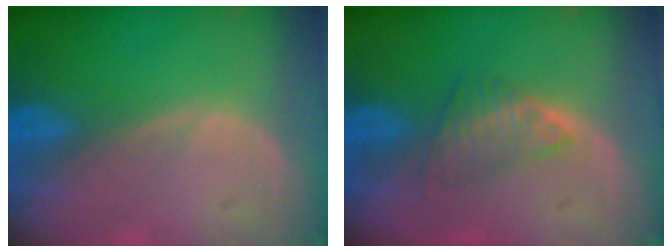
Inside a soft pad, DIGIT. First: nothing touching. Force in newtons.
{"total": 3.7, "press": 3.6, "slide": 0.7}